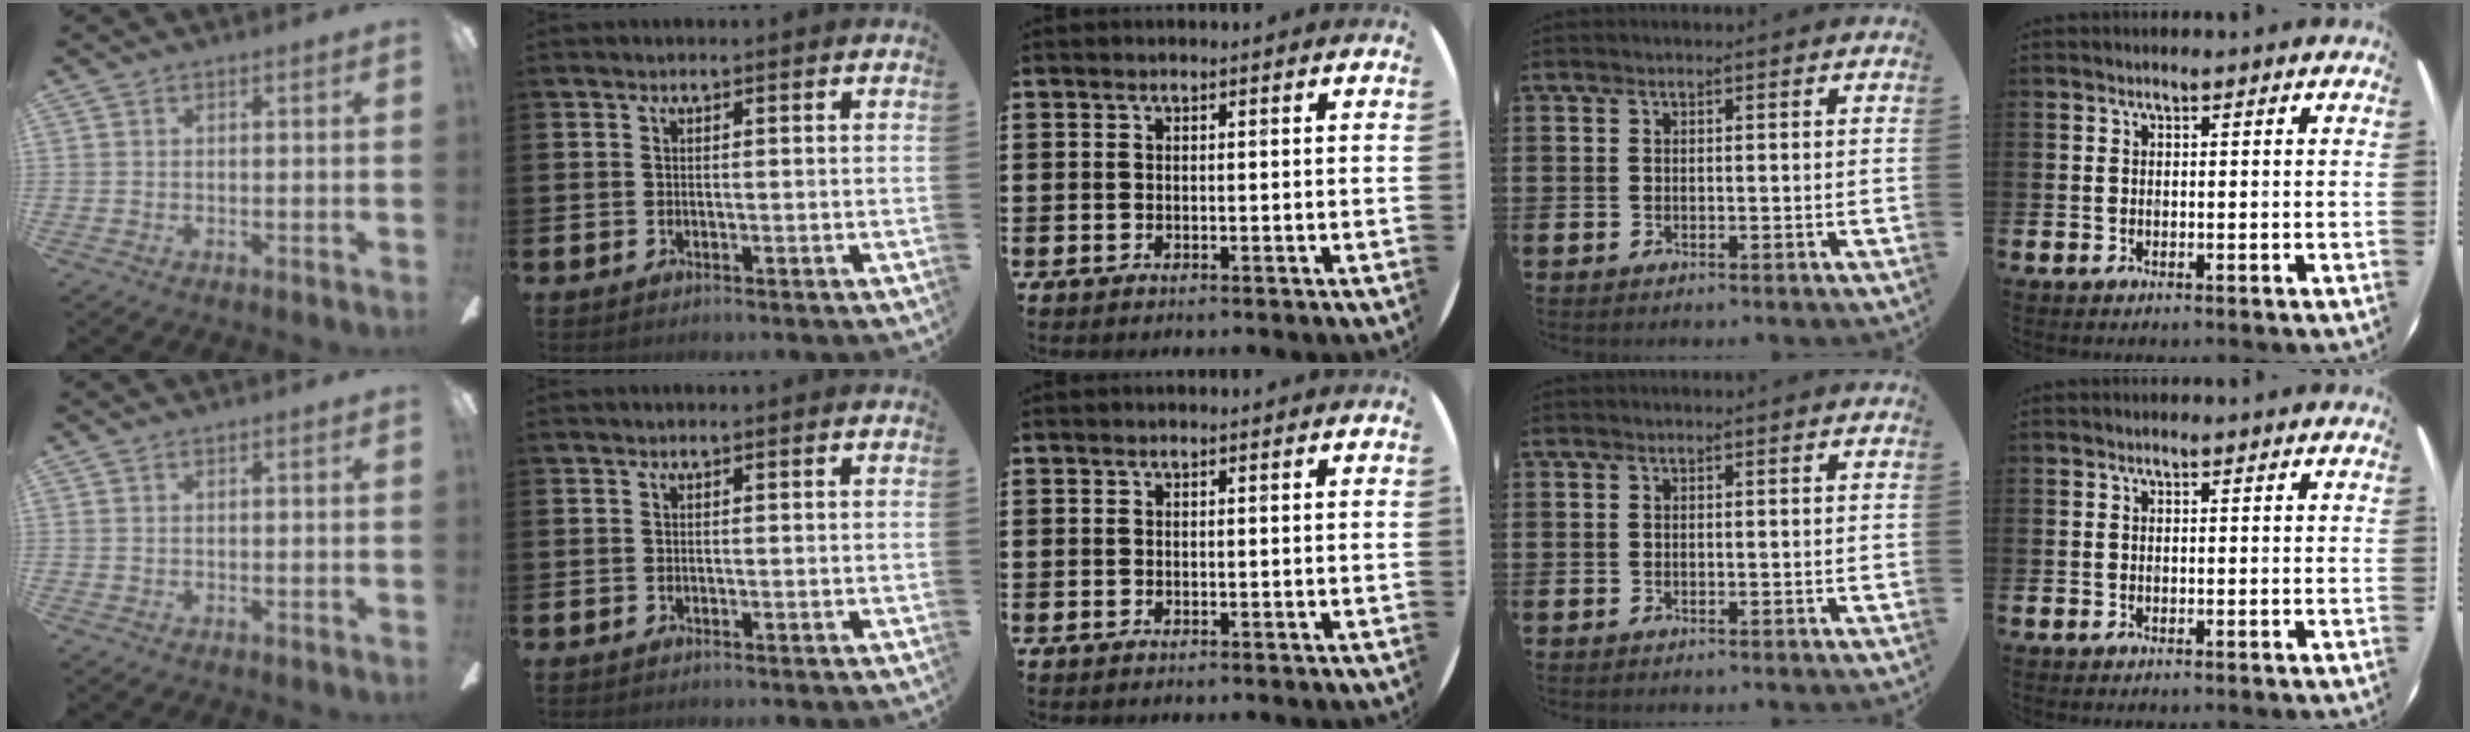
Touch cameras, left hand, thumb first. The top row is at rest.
{}